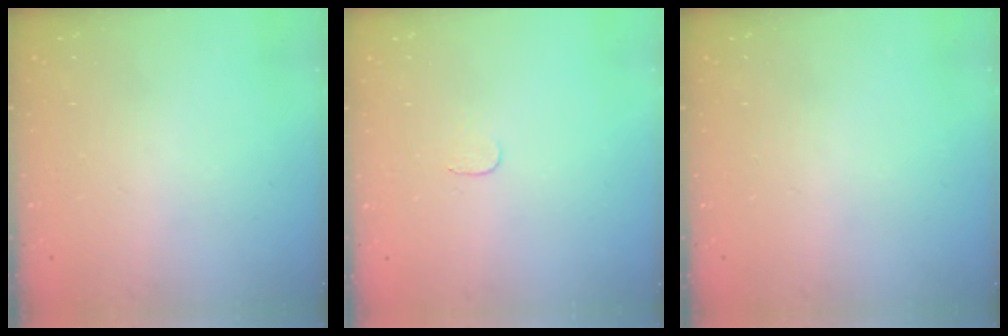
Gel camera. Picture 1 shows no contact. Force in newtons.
{"total": 3.0, "press": 3.0, "slide": 0.3}
{"total": 0.0}